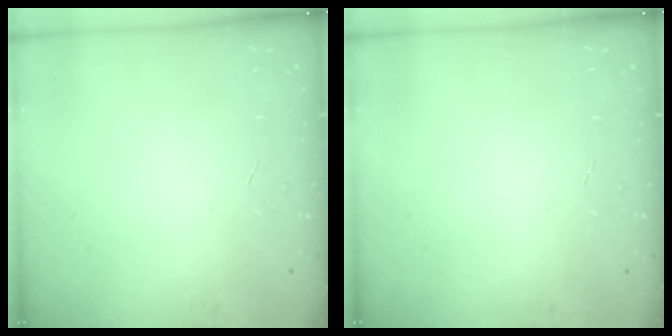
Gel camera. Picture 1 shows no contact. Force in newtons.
{"total": 0.0}